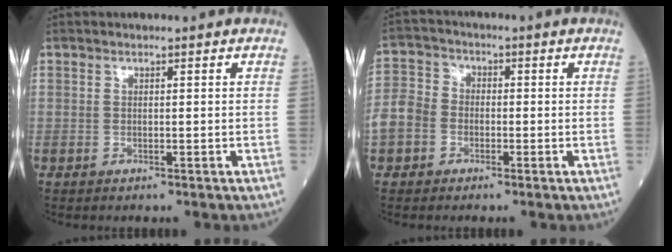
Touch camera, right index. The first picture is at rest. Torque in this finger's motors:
{"motor_torque": [0.56, -0.32, 0.24, 0.06]}